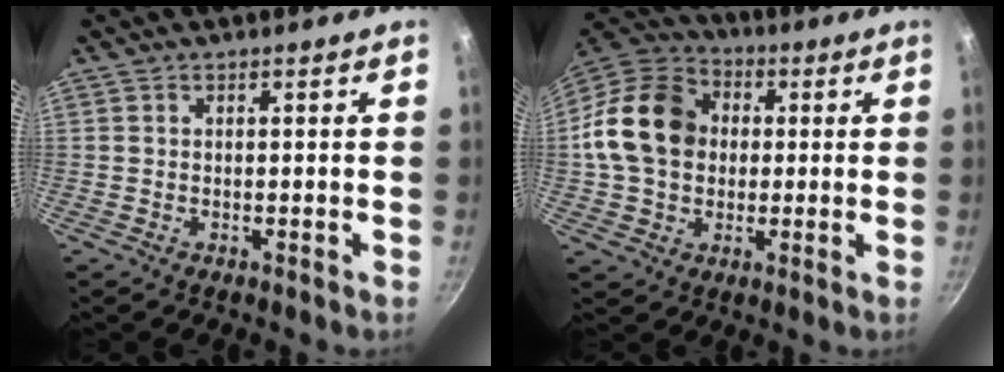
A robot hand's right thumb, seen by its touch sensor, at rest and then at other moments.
{"total": 17.1, "force": [1.2, 13.6, 10.2], "torque": [-0.162, 0.028, 0.008]}